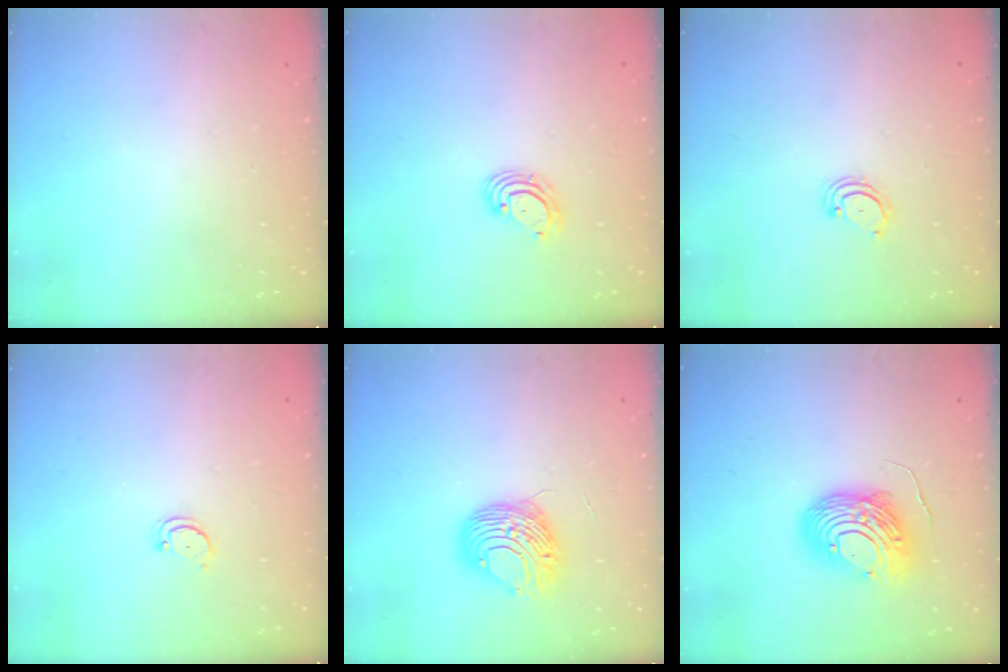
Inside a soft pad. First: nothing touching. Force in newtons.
{"total": 4.5, "press": 4.5, "slide": 0.5}
{"total": 2.9, "press": 2.9, "slide": 0.3}
{"total": 2.5, "press": 2.4, "slide": 0.5}
{"total": 10.6, "press": 10.5, "slide": 1.0}
{"total": 12.7, "press": 12.6, "slide": 1.6}